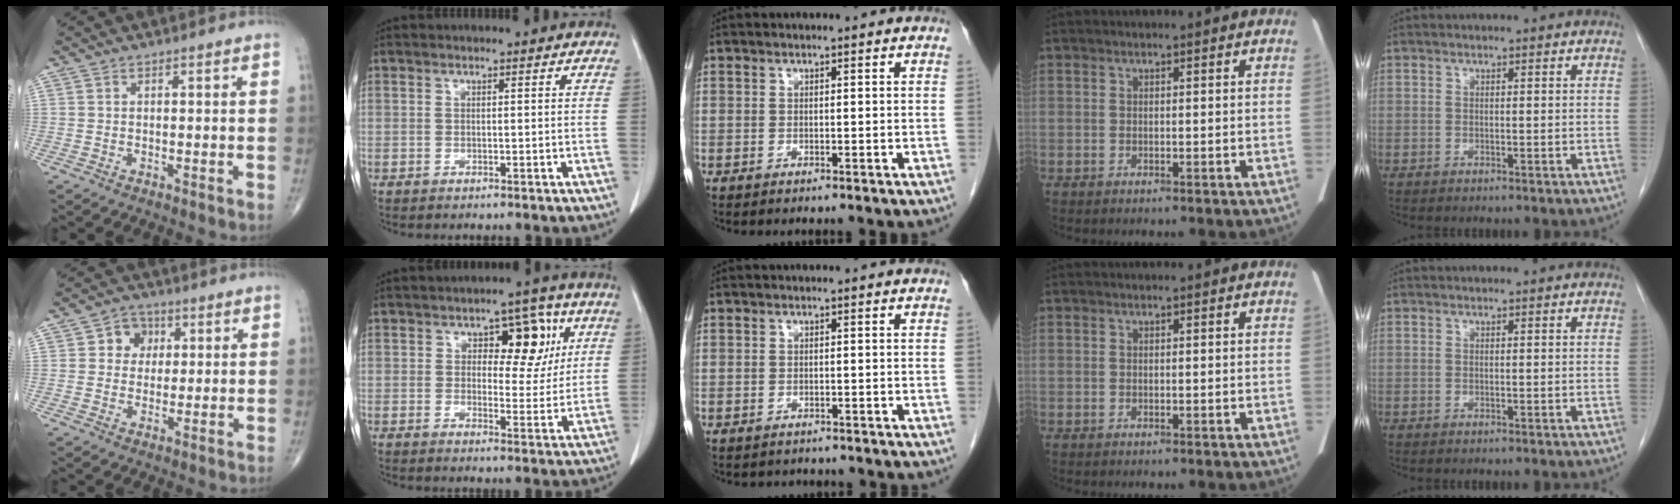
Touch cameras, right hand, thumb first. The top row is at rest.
{"thumb": {"total": 5.4, "force": [1.3, 4.8, 2.1], "torque": [0.004, 0.005, 0.014]}, "index": {"total": 8.0, "force": [2.9, 4.0, 6.3], "torque": [-0.068, 0.018, 0.037]}, "middle": {"total": 2.0, "force": [-1.8, 0.9, -0.2], "torque": [-0.007, -0.003, -0.029]}}